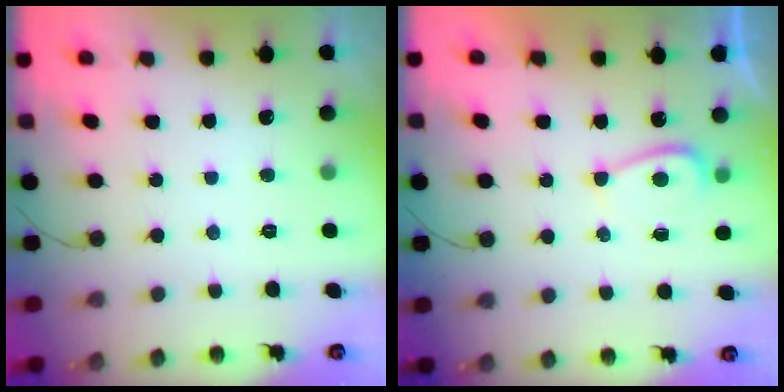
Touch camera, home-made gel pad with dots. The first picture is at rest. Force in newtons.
{"total": 3.9, "press": 3.8, "slide": 0.5}